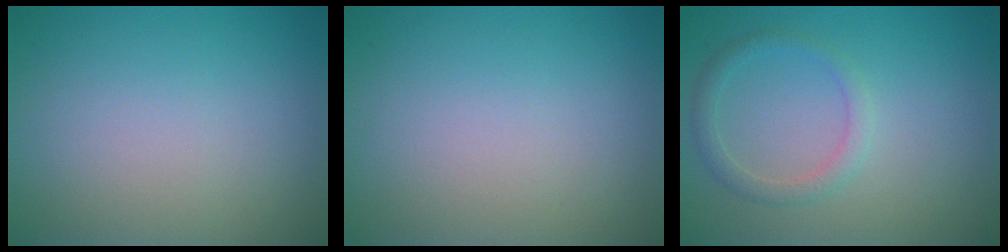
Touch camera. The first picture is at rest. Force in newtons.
{"total": 0.0}
{"total": 1.8, "press": 1.8, "slide": 0.0}